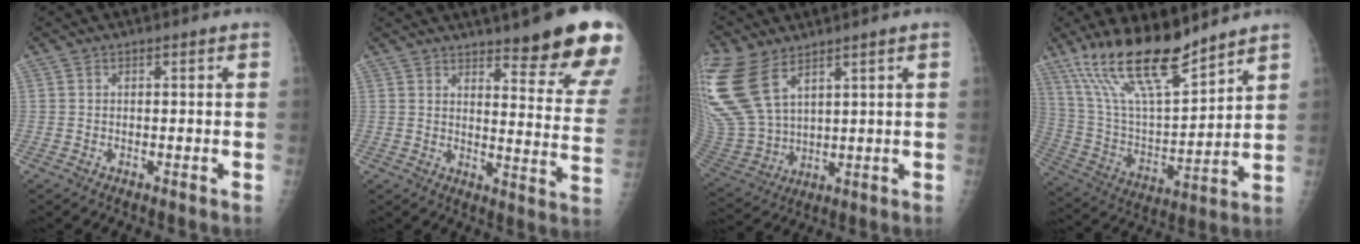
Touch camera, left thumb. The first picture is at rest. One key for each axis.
{"total": 18.6, "fx": 13.5, "fy": 3.3, "fz": 12.4, "tx": -0.132, "ty": -0.082, "tz": 0.168}
{"total": 18.6, "fx": 10.1, "fy": 9.6, "fz": 12.4, "tx": -0.304, "ty": -0.023, "tz": 0.215}
{"total": 18.8, "fx": 14.3, "fy": 4.5, "fz": 11.3, "tx": -0.179, "ty": -0.071, "tz": 0.273}